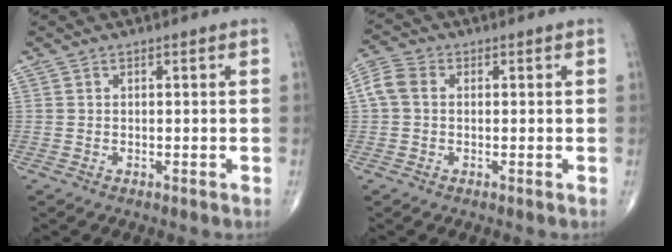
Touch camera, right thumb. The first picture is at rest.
{"total": 4.7, "force": [0.5, 3.6, 3.1], "torque": [-0.072, 0.018, 0.003]}